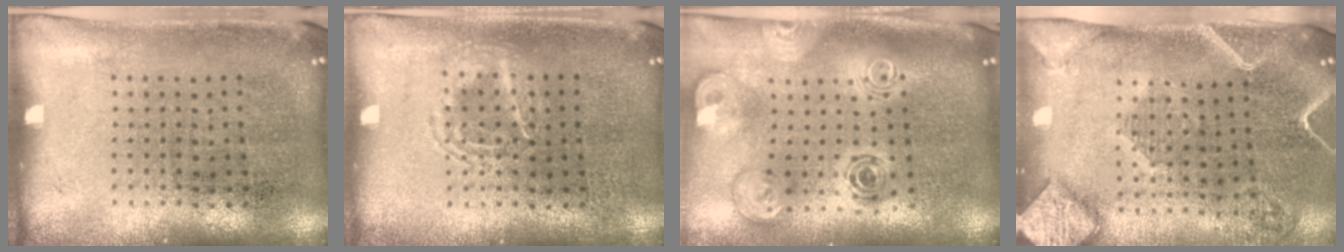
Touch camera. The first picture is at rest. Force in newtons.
{"total": 1.6, "press": 1.6, "slide": 0.2}
{"total": 2.0, "press": 1.7, "slide": 1.0}
{"total": 2.6, "press": 2.1, "slide": 1.5}